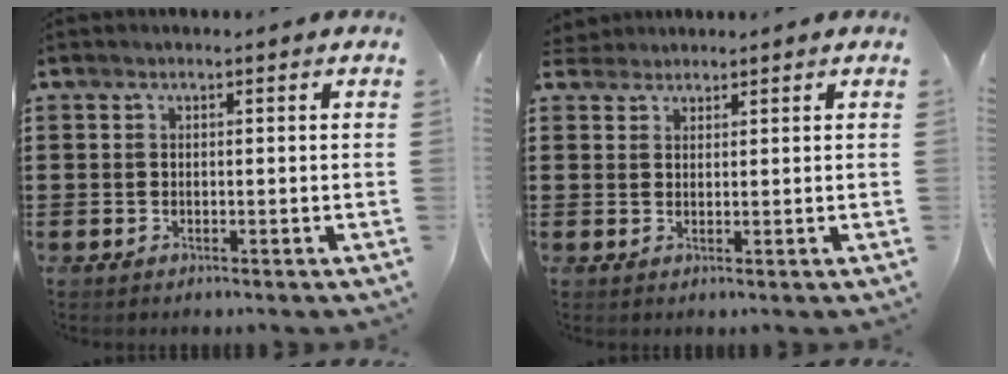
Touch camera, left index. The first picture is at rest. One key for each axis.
{"total": 1.8, "fx": 1.7, "fy": 0.7, "fz": -0.2, "tx": -0.004, "ty": 0.005, "tz": 0.034}